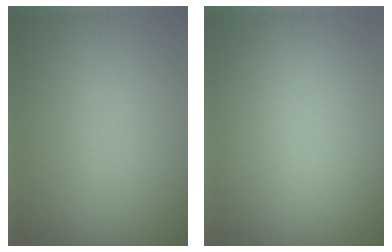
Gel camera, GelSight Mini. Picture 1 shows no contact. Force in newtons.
{"total": 0.0}